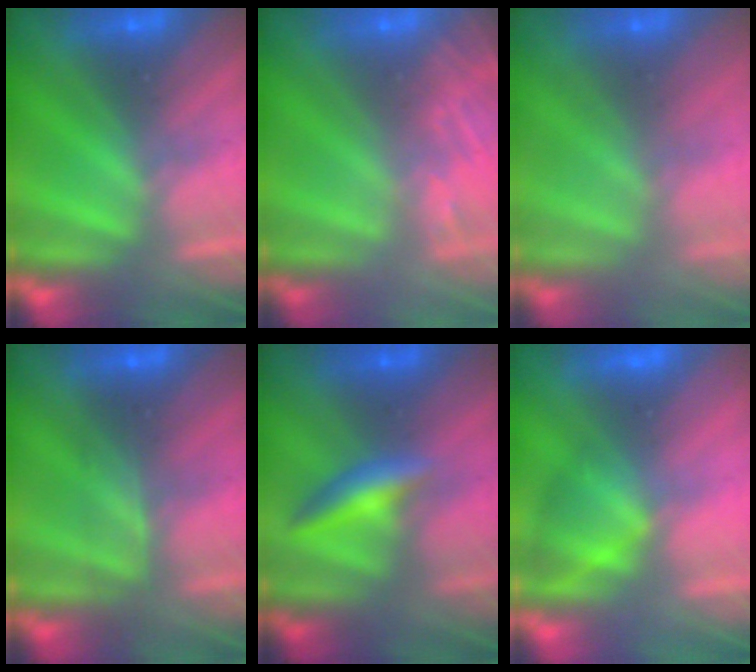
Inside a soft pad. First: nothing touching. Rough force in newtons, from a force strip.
{"total": 8.5}
{"total": 7.8}
{"total": 2.4}
{"total": 2.4}
{"total": 2.9}